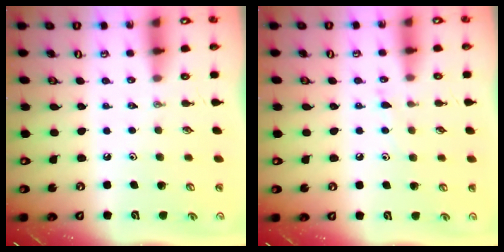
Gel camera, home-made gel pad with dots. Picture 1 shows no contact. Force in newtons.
{"total": 4.7, "press": 4.7, "slide": 0.6}